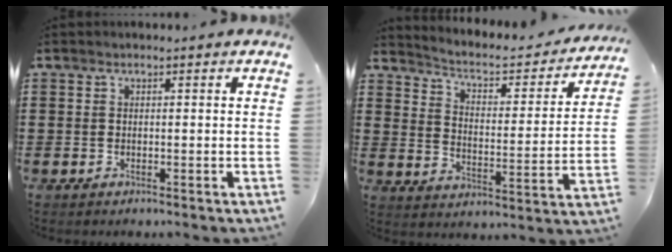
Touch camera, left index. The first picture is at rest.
{"total": 3.1, "force": [2.6, 0.8, 1.4], "torque": [-0.046, -0.023, 0.032]}